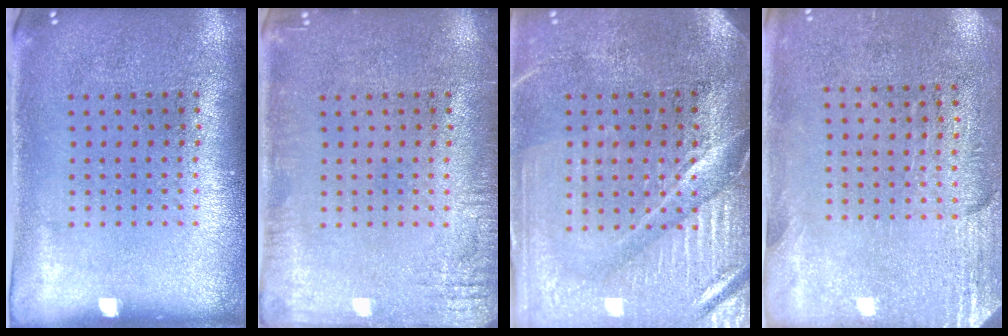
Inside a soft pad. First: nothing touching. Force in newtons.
{"total": 2.0, "press": 2.0, "slide": 0.2}
{"total": 4.2, "press": 3.8, "slide": 1.7}
{"total": 2.8, "press": 2.4, "slide": 1.4}